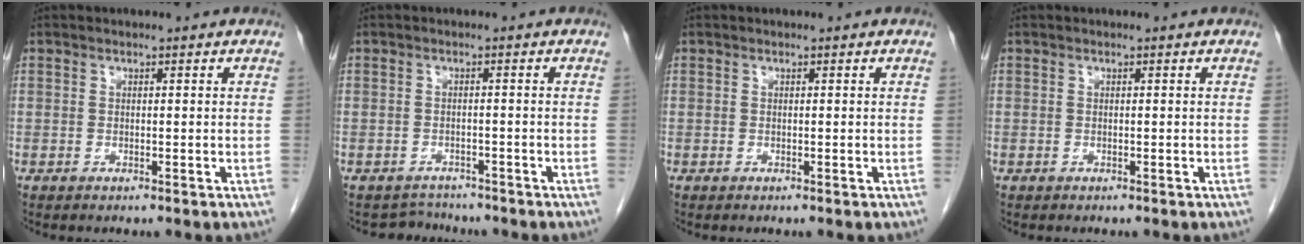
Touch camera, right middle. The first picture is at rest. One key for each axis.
{"total": 2.7, "fx": -2.4, "fy": 0.9, "fz": -0.9, "tx": 0.010, "ty": -0.001, "tz": -0.036}
{"total": 0.0}
{"total": 0.0}